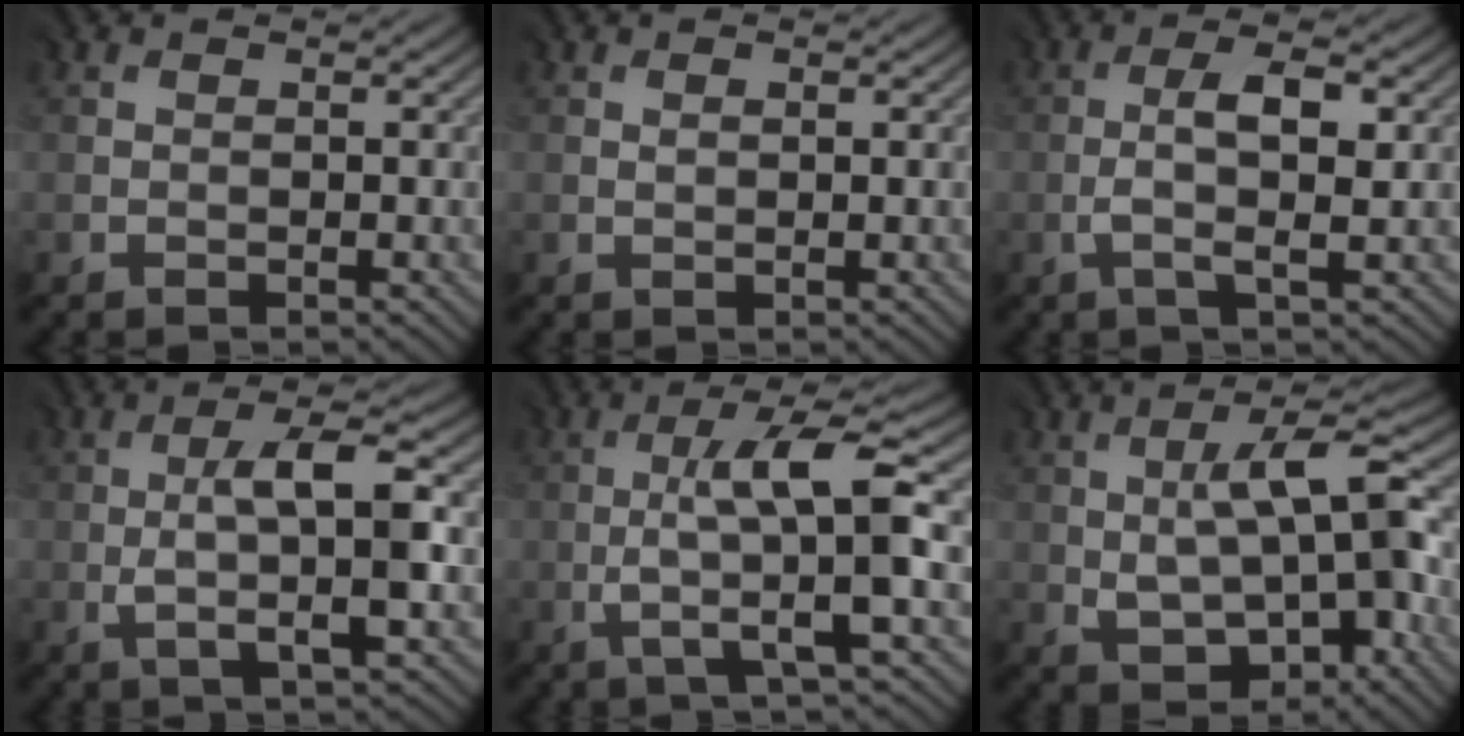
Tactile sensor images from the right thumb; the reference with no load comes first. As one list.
[{"total": 0.6, "force": [0.4, 0.2, 0.3], "torque": [-0.005, -0.002, 0.009]}, {"total": 4.5, "force": [-0.2, 1.1, 4.3], "torque": [-0.089, 0.006, -0.005]}, {"total": 7.1, "force": [-0.4, 1.6, 6.9], "torque": [-0.121, 0.012, -0.009]}, {"total": 8.6, "force": [-0.3, 1.4, 8.5], "torque": [-0.142, 0.019, -0.007]}, {"total": 8.6, "force": [-0.7, 4.1, 7.6], "torque": [-0.130, 0.006, -0.006]}]